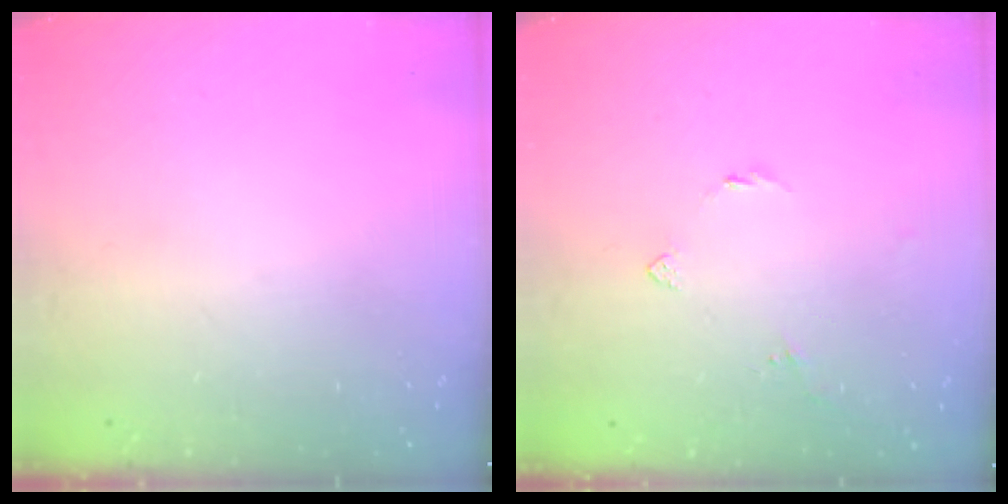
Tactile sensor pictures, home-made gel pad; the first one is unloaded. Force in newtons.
{"total": 3.2, "press": 3.2, "slide": 0.5}